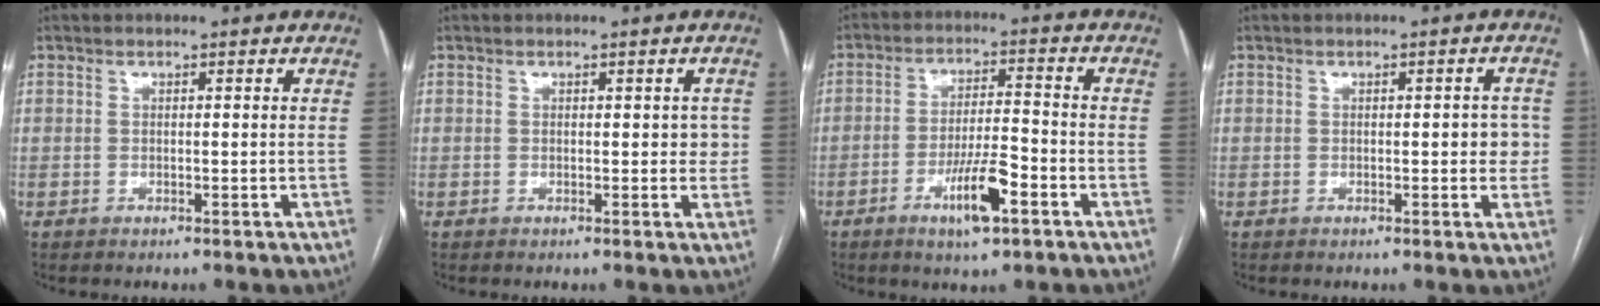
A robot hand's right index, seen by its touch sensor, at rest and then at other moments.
{"total": 2.3, "force": [0.3, 1.4, 1.8], "torque": [-0.012, 0.009, 0.003]}
{"total": 8.1, "force": [-4.0, 1.3, 6.9], "torque": [-0.127, -0.003, -0.066]}
{"total": 3.0, "force": [0.0, 1.3, 2.7], "torque": [-0.022, 0.010, 0.000]}